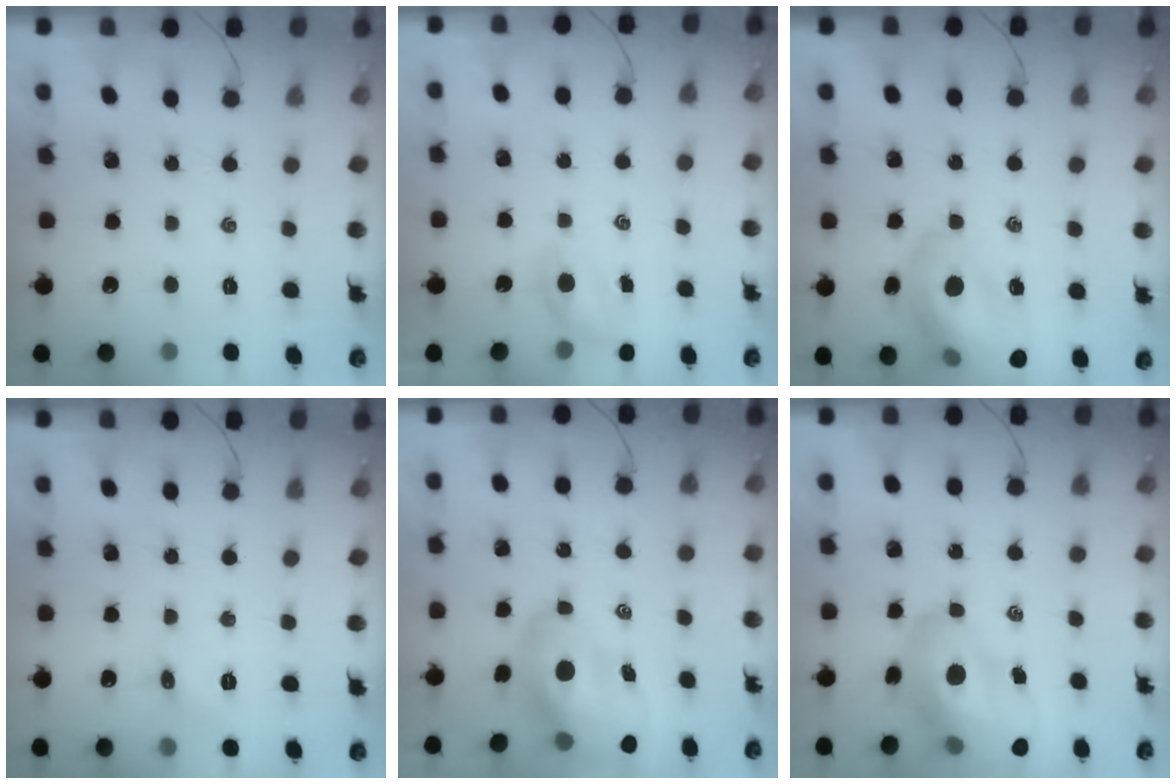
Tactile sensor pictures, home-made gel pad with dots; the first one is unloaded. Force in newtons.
{"total": 3.5, "press": 3.4, "slide": 0.8}
{"total": 17.1, "press": 16.8, "slide": 3.2}
{"total": 5.9, "press": 5.6, "slide": 1.8}
{"total": 12.7, "press": 12.1, "slide": 3.8}
{"total": 19.2, "press": 18.4, "slide": 5.3}